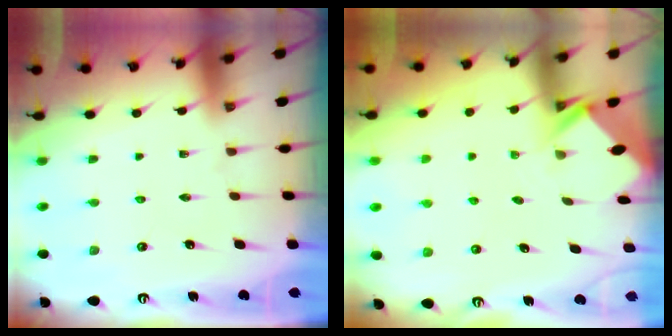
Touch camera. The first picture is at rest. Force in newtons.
{"total": 2.2, "press": 2.2, "slide": 0.1}